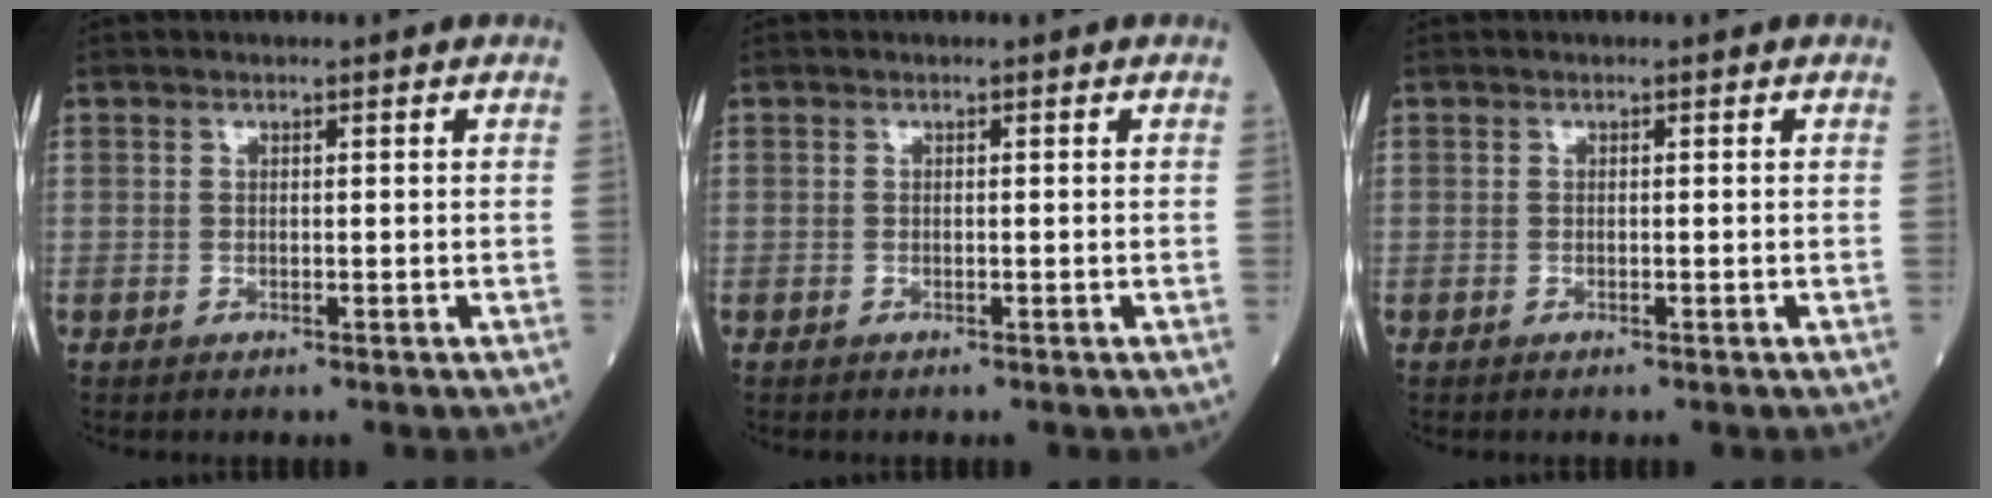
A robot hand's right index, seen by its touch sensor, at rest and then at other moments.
{"total": 0.0}
{"total": 0.0}